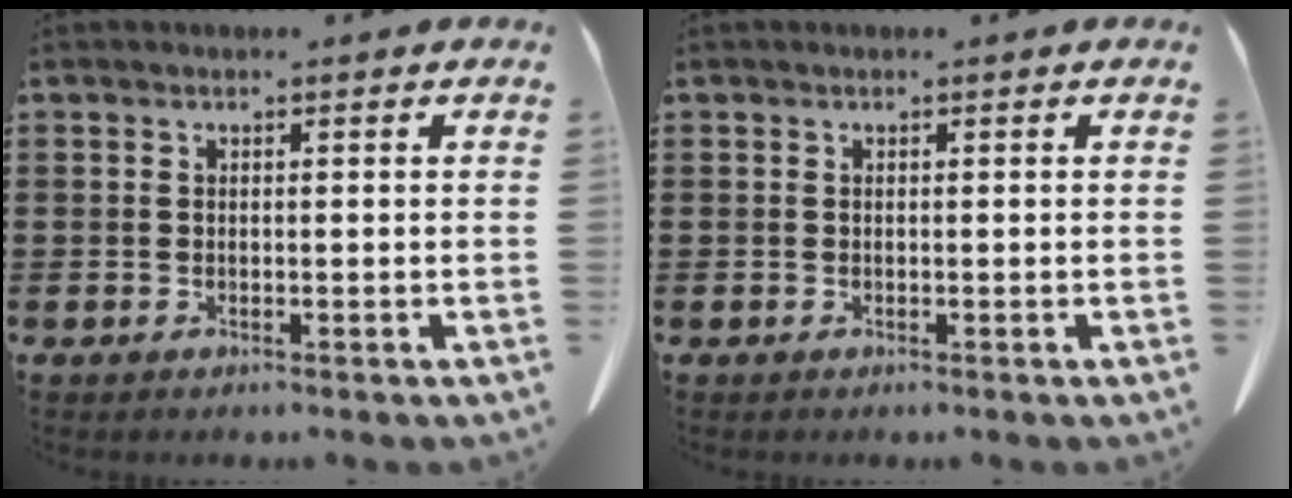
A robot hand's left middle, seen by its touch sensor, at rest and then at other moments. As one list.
[{"total": 0.0}]